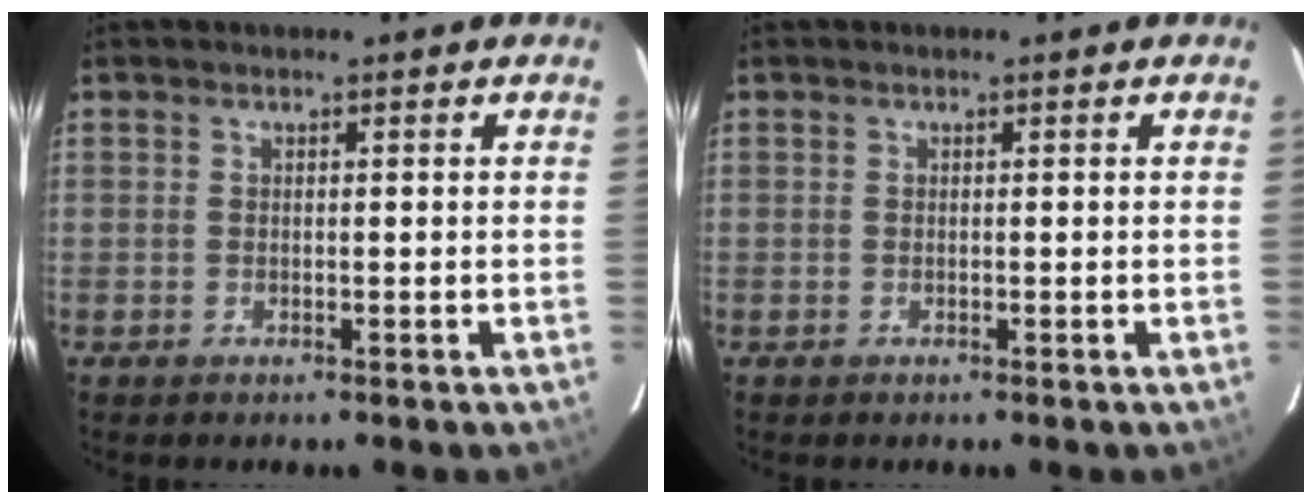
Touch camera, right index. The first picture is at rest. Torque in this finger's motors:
{"motor_torque": [0.00, 0.00, 0.02, 0.01]}